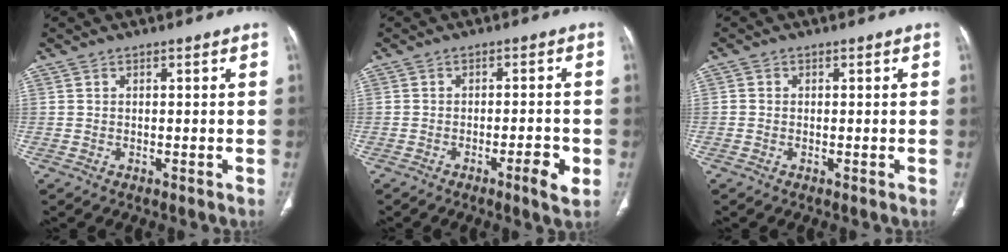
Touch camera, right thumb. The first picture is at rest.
{"total": 4.6, "force": [-1.9, 0.5, 4.2], "torque": [-0.065, 0.004, -0.029]}
{"total": 0.5, "force": [-0.1, 0.5, 0.2], "torque": [-0.002, 0.001, -0.005]}